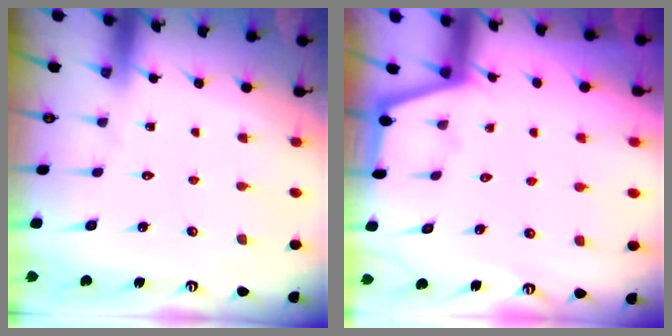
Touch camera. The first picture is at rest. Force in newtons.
{"total": 1.2, "press": 1.1, "slide": 0.3}